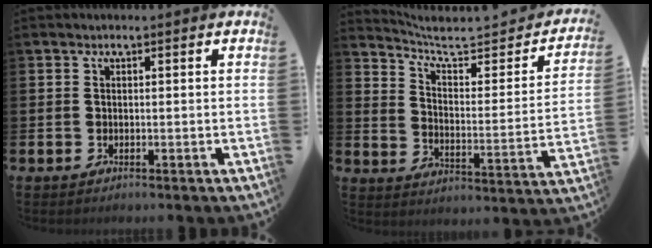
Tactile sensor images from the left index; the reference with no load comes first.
{"total": 5.5, "force": [4.7, 1.1, 2.6], "torque": [-0.057, -0.046, 0.067]}